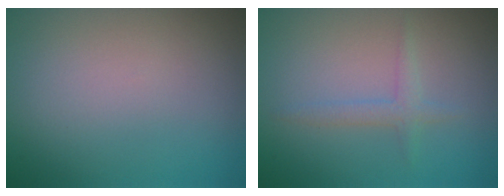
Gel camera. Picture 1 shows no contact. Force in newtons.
{"total": 1.4, "press": 1.4, "slide": 0.0}